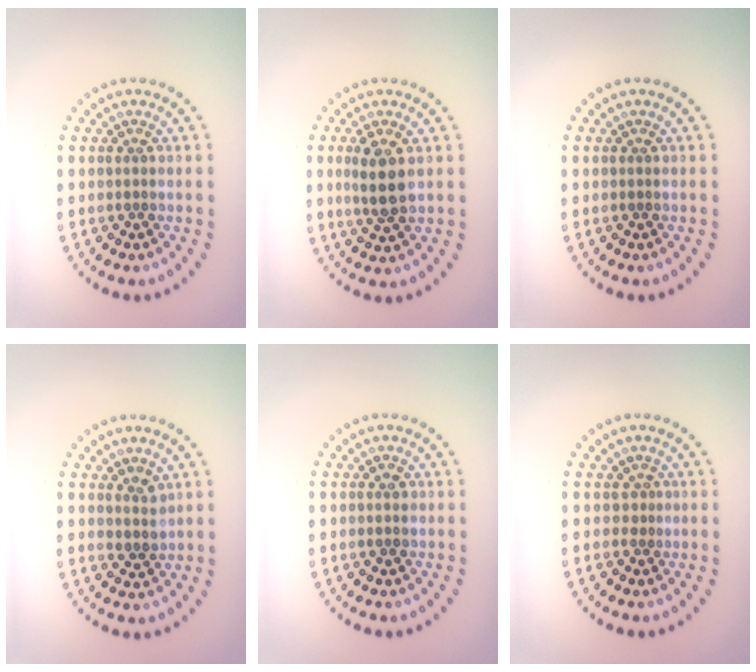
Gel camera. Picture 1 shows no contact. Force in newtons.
{"total": 3.5, "press": 3.3, "slide": 0.9}
{"total": 0.0}
{"total": 1.7, "press": 1.4, "slide": 0.8}
{"total": 1.0, "press": 1.0, "slide": 0.1}
{"total": 0.8, "press": 0.2, "slide": 0.7}